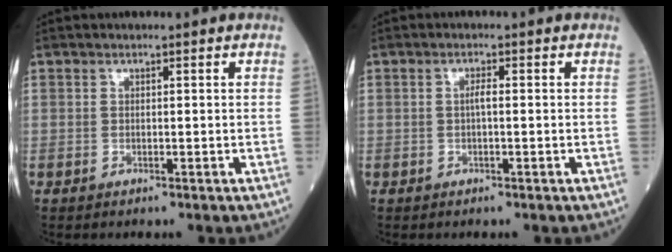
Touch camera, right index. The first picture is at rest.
{"total": 1.3, "force": [-0.1, 0.1, 1.3], "torque": [-0.026, 0.002, -0.002]}